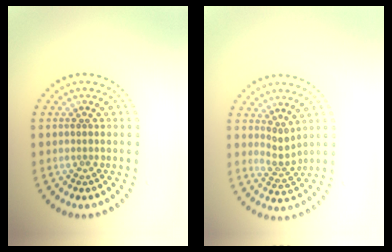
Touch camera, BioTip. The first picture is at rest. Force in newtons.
{"total": 2.0, "press": 1.3, "slide": 1.5}